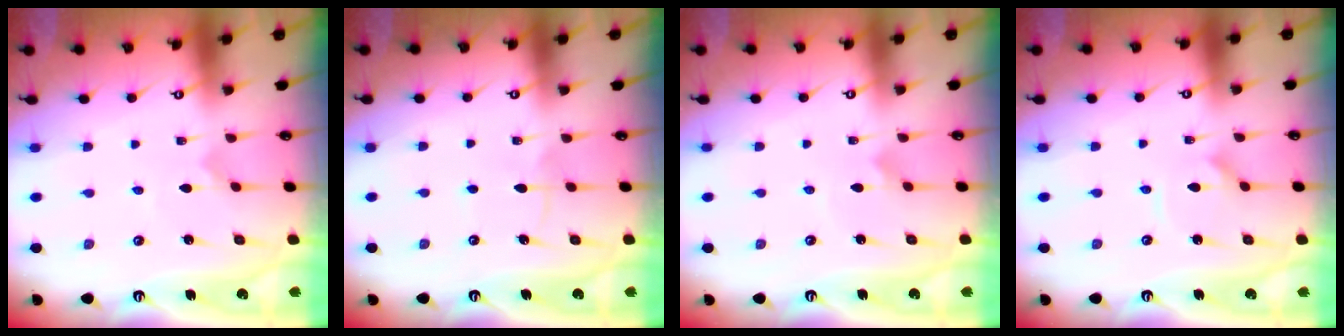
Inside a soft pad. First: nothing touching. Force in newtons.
{"total": 5.3, "press": 5.3, "slide": 0.2}
{"total": 3.2, "press": 3.2, "slide": 0.2}
{"total": 3.2, "press": 3.2, "slide": 0.3}